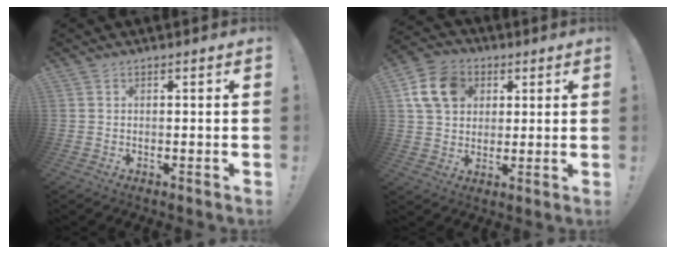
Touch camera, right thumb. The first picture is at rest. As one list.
[{"total": 12.7, "force": [4.5, 10.0, 6.4], "torque": [-0.112, -0.004, 0.091]}]